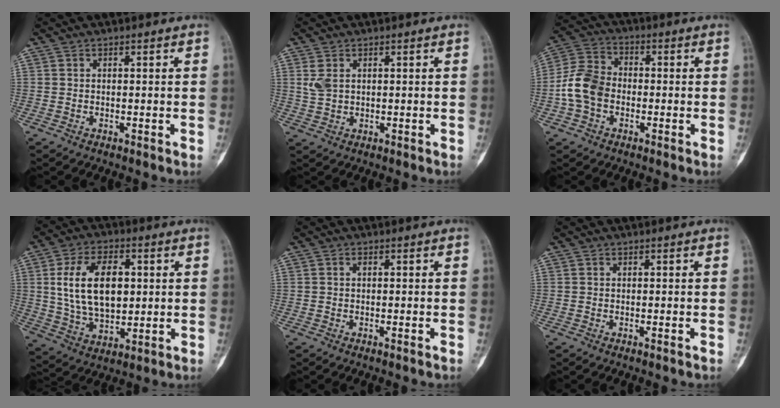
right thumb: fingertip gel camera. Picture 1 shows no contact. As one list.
[{"total": 3.3, "force": [0.8, 2.2, 2.4], "torque": [-0.054, 0.002, 0.021]}, {"total": 9.6, "force": [-1.9, 7.2, 6.0], "torque": [-0.114, 0.030, -0.049]}, {"total": 15.6, "force": [2.5, 9.3, 12.2], "torque": [-0.191, -0.004, 0.051]}, {"total": 0.6, "force": [-0.1, 0.2, 0.5], "torque": [-0.007, 0.001, -0.003]}, {"total": 0.0}]